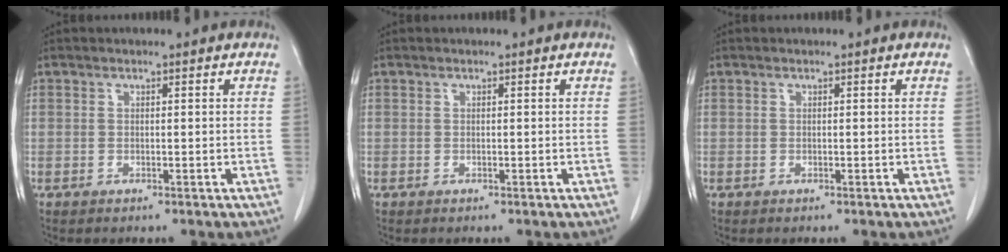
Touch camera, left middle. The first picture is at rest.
{"total": 0.0}
{"total": 0.0}